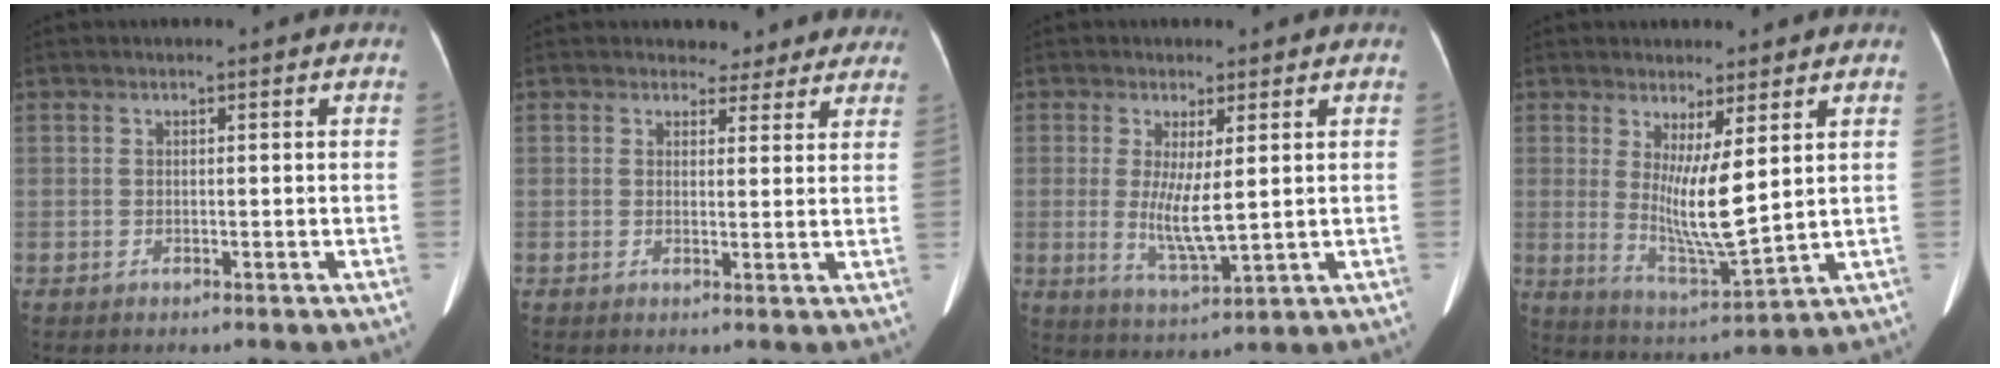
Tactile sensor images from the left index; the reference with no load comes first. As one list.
[{"total": 5.3, "force": [4.6, 2.5, 0.0], "torque": [0.021, -0.002, 0.038]}, {"total": 6.2, "force": [0.5, 0.9, 6.1], "torque": [-0.126, -0.023, 0.015]}, {"total": 8.3, "force": [2.1, 0.5, 8.0], "torque": [-0.157, -0.037, 0.045]}]